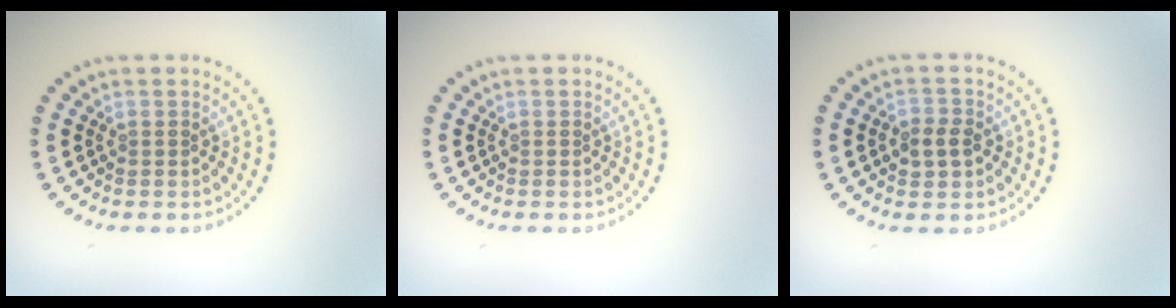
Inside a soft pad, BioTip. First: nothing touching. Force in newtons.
{"total": 0.0}
{"total": 2.4, "press": 2.4, "slide": 0.4}